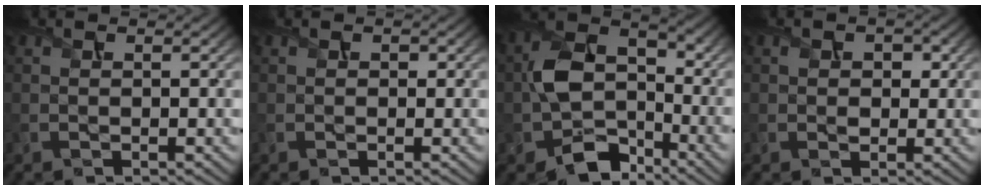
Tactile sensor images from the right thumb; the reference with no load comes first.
{"total": 0.5, "force": [0.2, 0.5, 0.2], "torque": [-0.003, -0.004, -0.001]}
{"total": 9.7, "force": [-3.7, 6.5, 6.2], "torque": [-0.113, -0.001, -0.079]}
{"total": 2.0, "force": [0.4, 1.6, 1.1], "torque": [-0.020, -0.005, 0.004]}